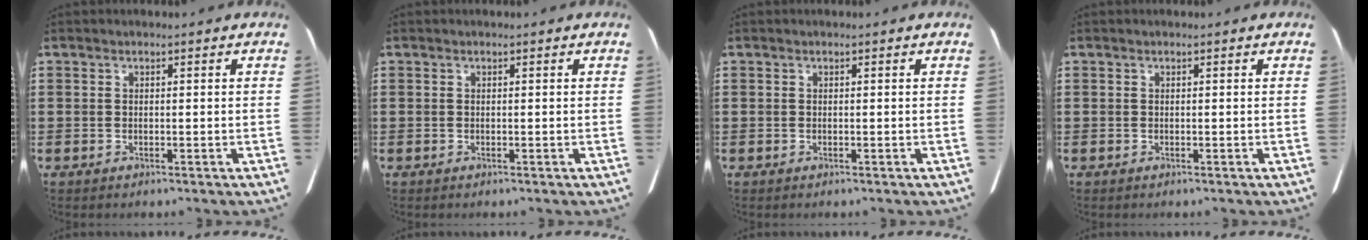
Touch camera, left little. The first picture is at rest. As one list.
[{"total": 0.0}, {"total": 0.0}, {"total": 0.0}]